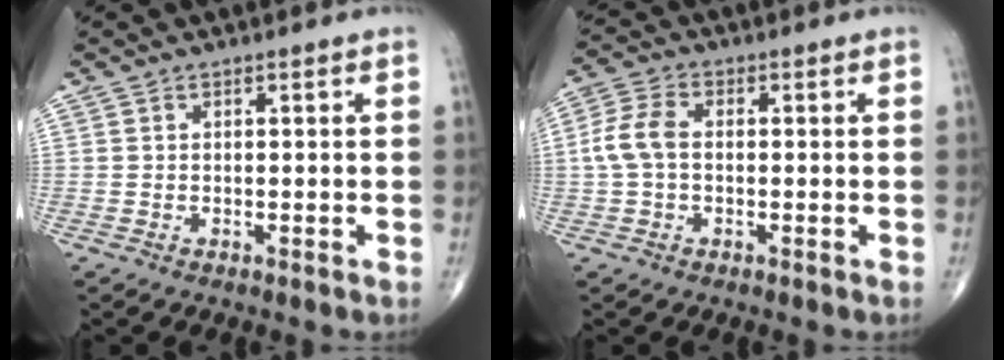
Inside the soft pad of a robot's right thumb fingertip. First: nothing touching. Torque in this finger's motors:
{"motor_torque": [-0.07, 0.15, 0.24, -0.05, 0.03]}